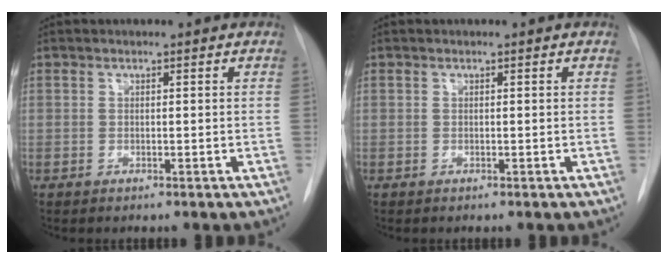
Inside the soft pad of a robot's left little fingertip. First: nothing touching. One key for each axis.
{"total": 0.0}